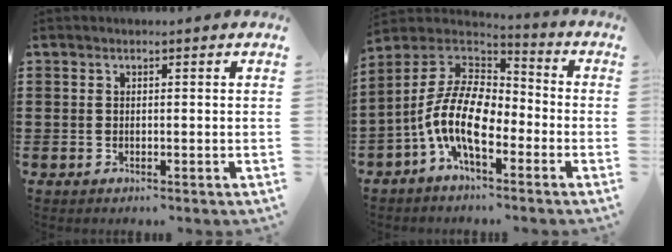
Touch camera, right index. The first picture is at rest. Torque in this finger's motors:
{"motor_torque": [2.14, 0.00, 1.05, 0.21]}